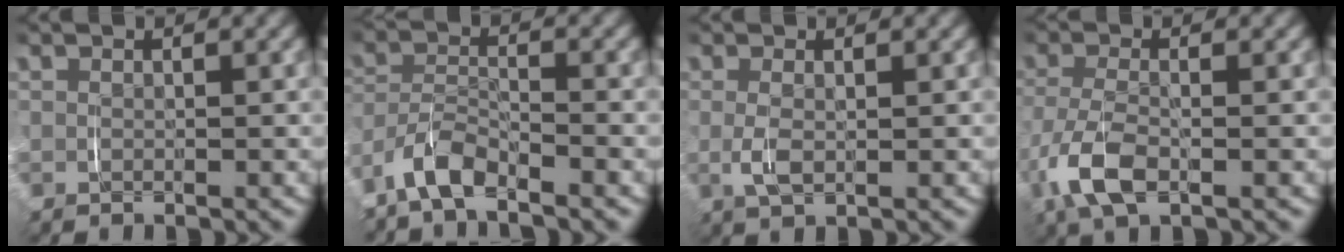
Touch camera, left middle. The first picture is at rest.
{"total": 4.1, "force": [-3.9, 0.7, 0.9], "torque": [-0.020, -0.002, -0.077]}
{"total": 1.4, "force": [-0.3, 0.2, 1.3], "torque": [-0.035, -0.007, 0.000]}
{"total": 4.2, "force": [-2.4, 1.5, 3.2], "torque": [-0.080, -0.015, -0.035]}